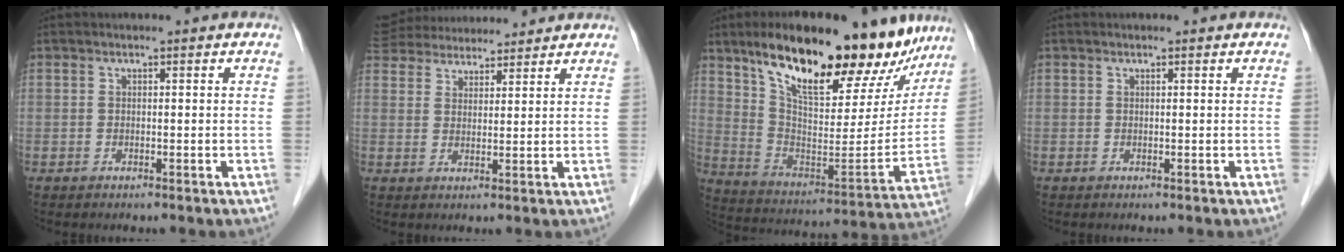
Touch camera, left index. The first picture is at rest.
{"total": 12.1, "force": [11.1, 3.0, 3.6], "torque": [-0.071, 0.047, 0.182]}
{"total": 24.7, "force": [18.0, 8.2, 14.8], "torque": [-0.213, -0.009, 0.271]}
{"total": 0.0}